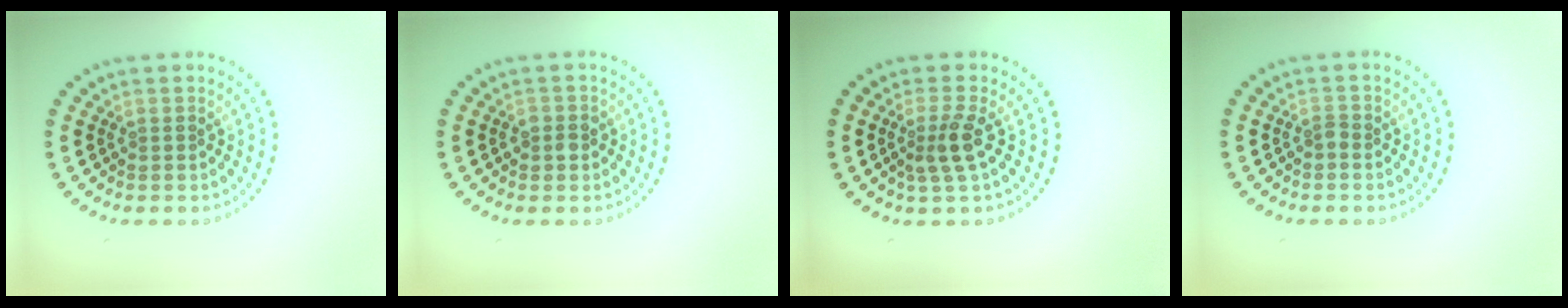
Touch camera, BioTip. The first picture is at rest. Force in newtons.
{"total": 1.3, "press": 1.2, "slide": 0.5}
{"total": 2.4, "press": 1.8, "slide": 1.6}
{"total": 0.8, "press": 0.6, "slide": 0.5}